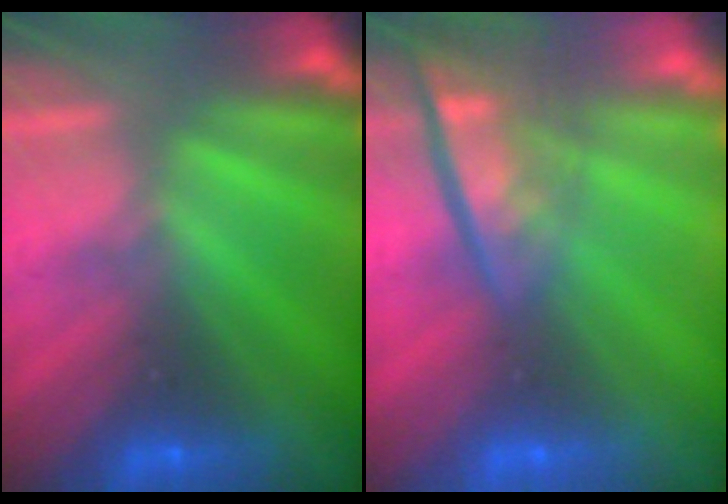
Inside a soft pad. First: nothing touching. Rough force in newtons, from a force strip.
{"total": 4.5}